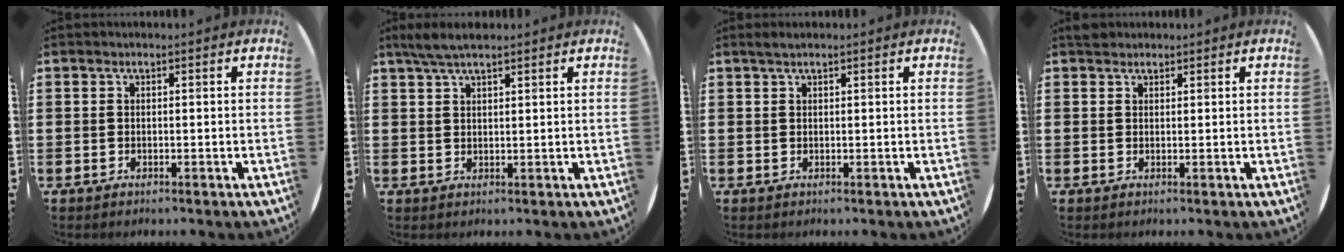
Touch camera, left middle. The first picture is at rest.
{"total": 3.5, "force": [2.8, 0.7, 2.1], "torque": [-0.046, 0.006, 0.051]}
{"total": 0.8, "force": [0.7, 0.1, 0.4], "torque": [-0.009, 0.003, 0.012]}
{"total": 1.2, "force": [1.1, 0.5, 0.0], "torque": [0.006, 0.000, 0.020]}